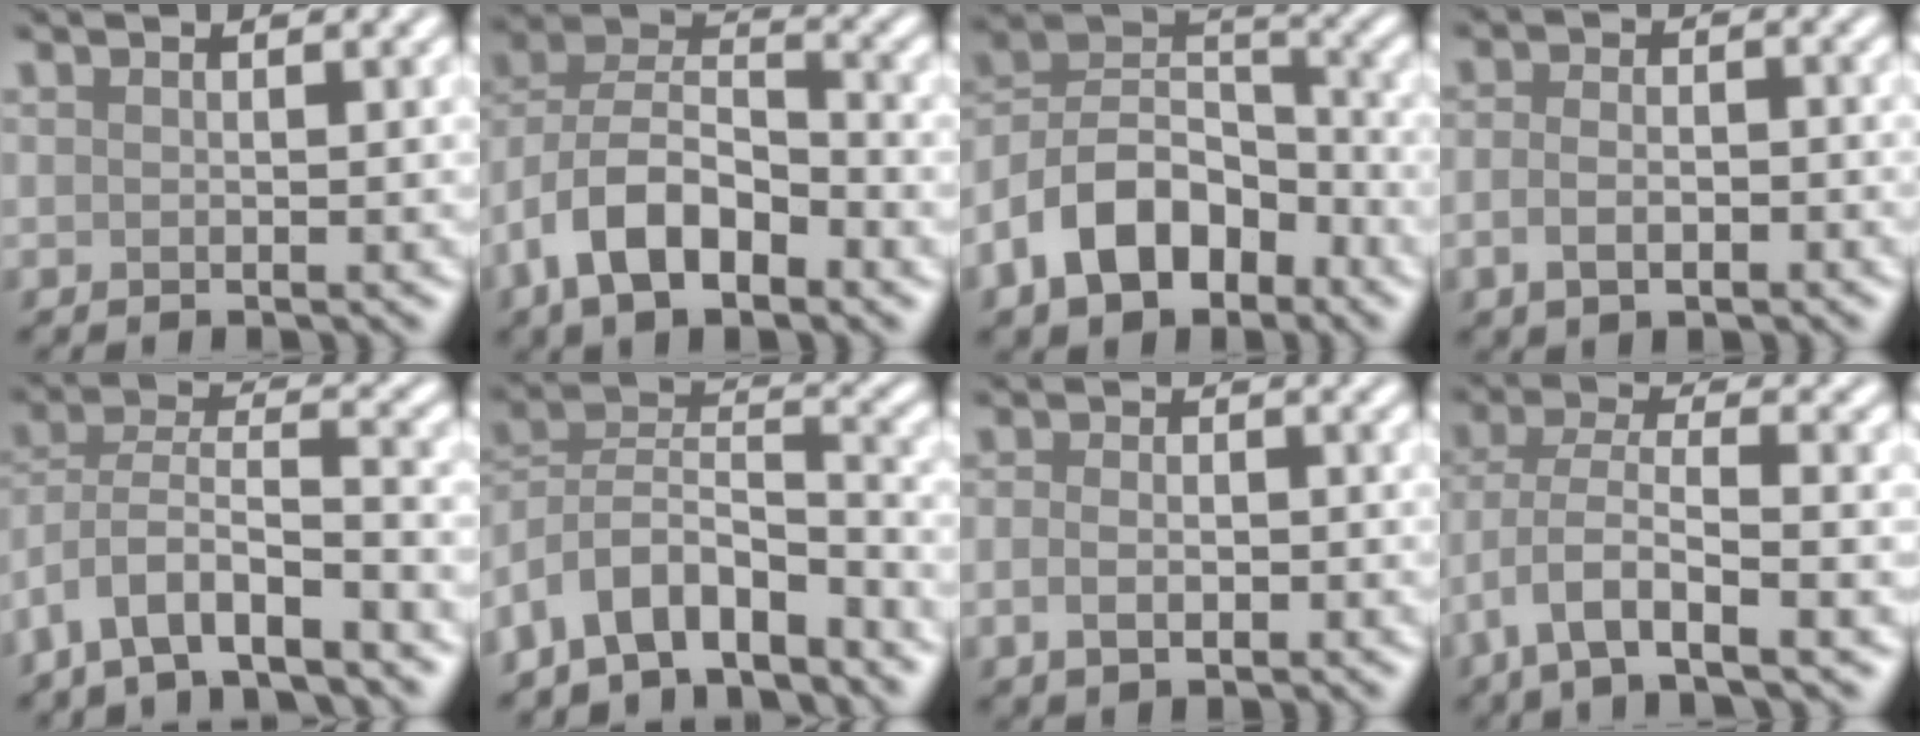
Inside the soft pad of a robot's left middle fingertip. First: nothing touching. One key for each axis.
{"total": 9.5, "fx": -4.3, "fy": 5.0, "fz": 6.9, "tx": -0.123, "ty": 0.011, "tz": -0.086}
{"total": 9.2, "fx": -4.7, "fy": 5.8, "fz": 5.4, "tx": -0.098, "ty": 0.009, "tz": -0.104}
{"total": 3.1, "fx": -1.2, "fy": 1.8, "fz": 2.3, "tx": -0.041, "ty": -0.002, "tz": -0.025}
{"total": 7.6, "fx": -5.2, "fy": 2.8, "fz": 4.8, "tx": -0.083, "ty": 0.006, "tz": -0.101}
{"total": 8.8, "fx": -6.0, "fy": 4.2, "fz": 4.7, "tx": -0.081, "ty": 0.005, "tz": -0.122}
{"total": 3.0, "fx": -0.9, "fy": 1.9, "fz": 2.2, "tx": -0.030, "ty": -0.004, "tz": -0.019}
{"total": 7.2, "fx": -3.4, "fy": 2.8, "fz": 5.7, "tx": -0.115, "ty": 0.002, "tz": -0.071}